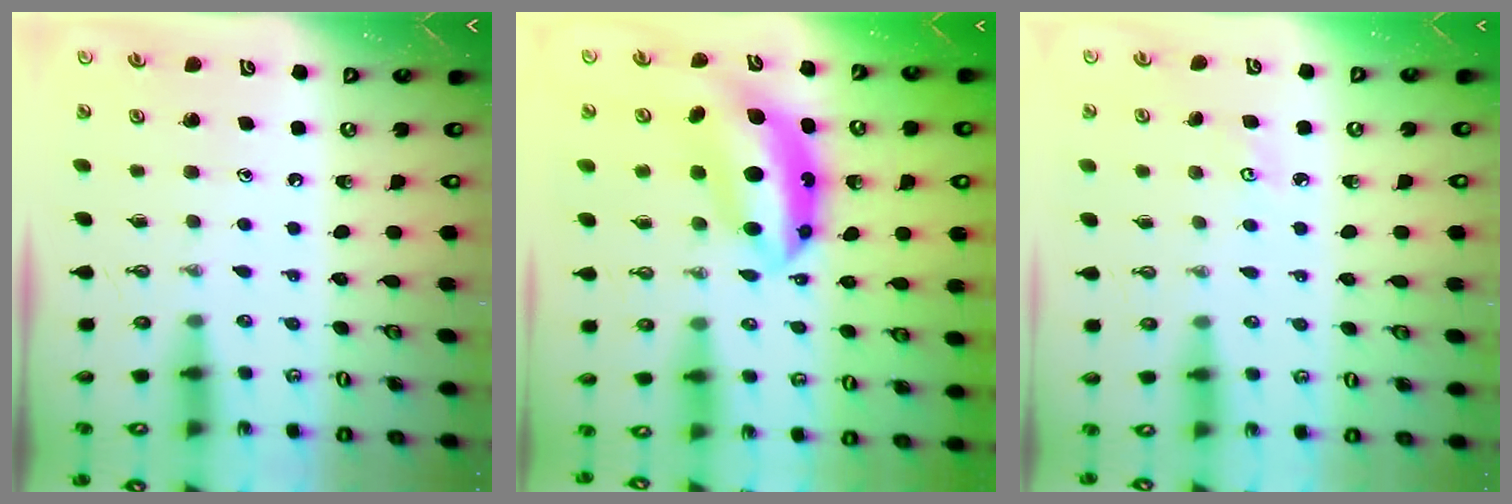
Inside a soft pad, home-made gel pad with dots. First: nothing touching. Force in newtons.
{"total": 10.0, "press": 9.9, "slide": 1.2}
{"total": 2.8, "press": 2.8, "slide": 0.3}